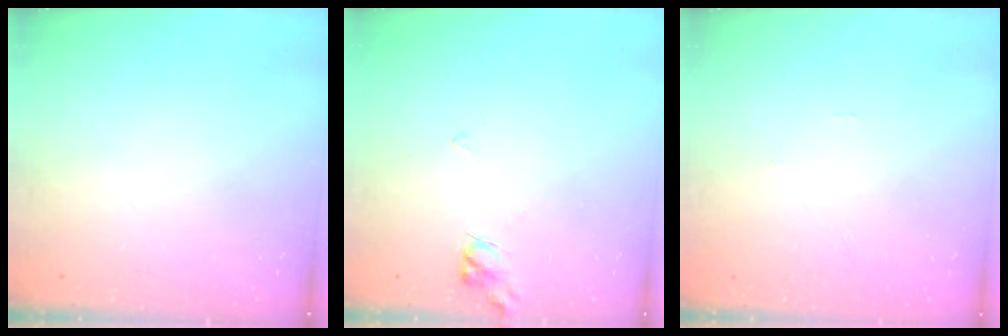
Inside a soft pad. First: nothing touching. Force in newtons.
{"total": 5.1, "press": 5.1, "slide": 0.4}
{"total": 0.0}